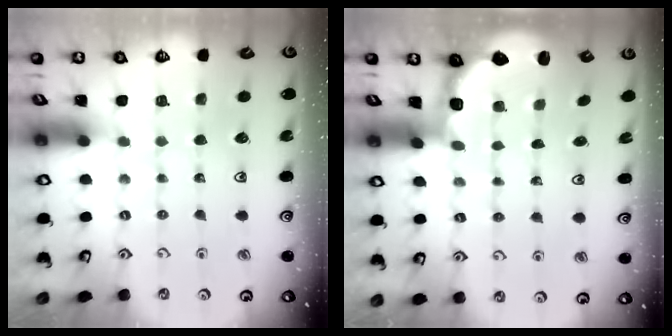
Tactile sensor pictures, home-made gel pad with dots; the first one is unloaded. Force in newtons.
{"total": 2.8, "press": 2.1, "slide": 1.9}